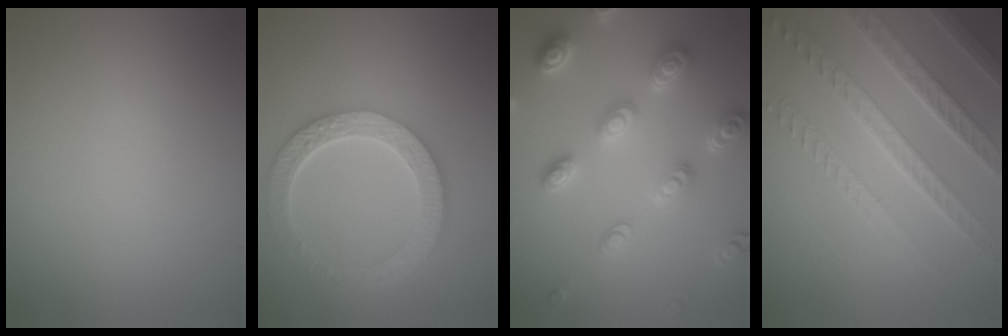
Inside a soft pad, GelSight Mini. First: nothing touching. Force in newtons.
{"total": 6.1, "press": 4.6, "slide": 3.9}
{"total": 5.3, "press": 5.1, "slide": 1.2}
{"total": 7.4, "press": 5.3, "slide": 5.2}